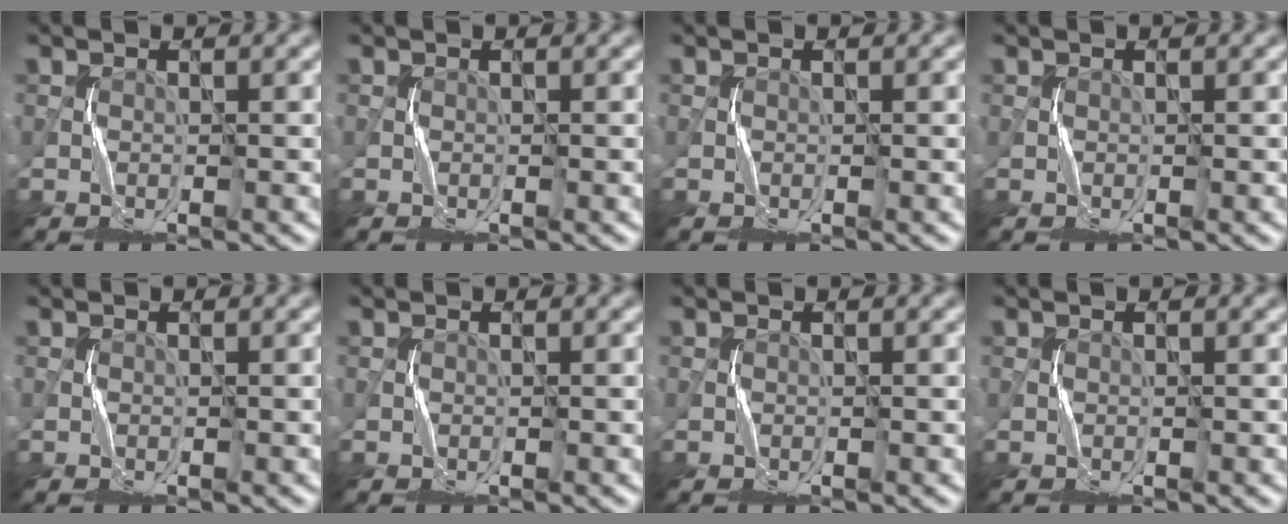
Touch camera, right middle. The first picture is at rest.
{"total": 0.0}
{"total": 0.0}
{"total": 0.0}
{"total": 0.0}
{"total": 0.0}
{"total": 0.0}
{"total": 0.0}